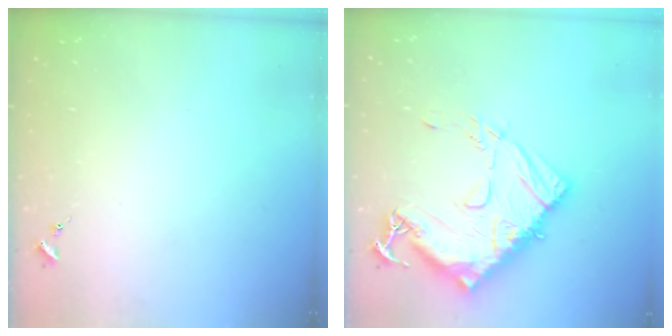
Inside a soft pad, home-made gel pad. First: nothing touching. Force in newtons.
{"total": 19.9, "press": 19.8, "slide": 1.7}